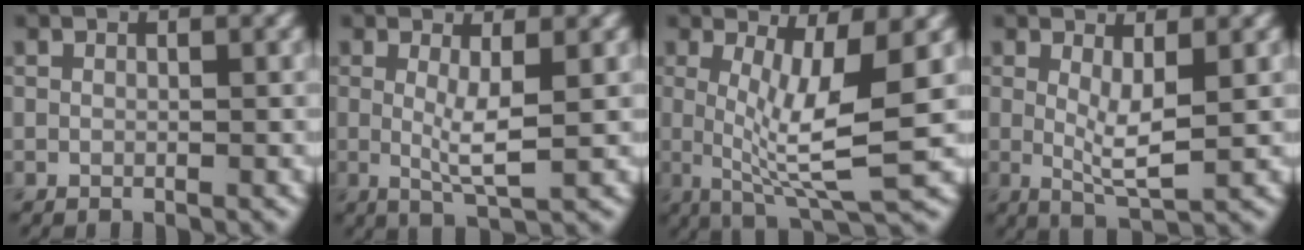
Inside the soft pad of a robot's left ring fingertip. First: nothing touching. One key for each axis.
{"total": 3.1, "fx": 0.1, "fy": 0.5, "fz": 3.0, "tx": -0.063, "ty": -0.014, "tz": 0.007}
{"total": 7.1, "fx": 0.0, "fy": 1.6, "fz": 6.9, "tx": -0.121, "ty": -0.012, "tz": 0.007}
{"total": 3.3, "fx": 0.3, "fy": 0.7, "fz": 3.2, "tx": -0.060, "ty": -0.016, "tz": 0.012}